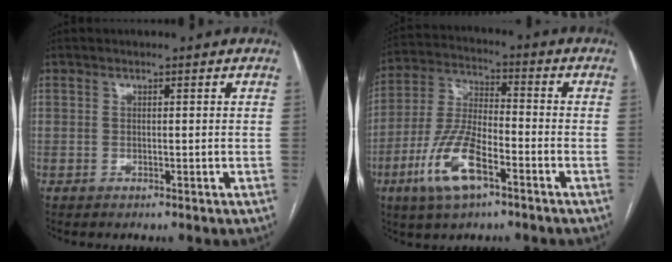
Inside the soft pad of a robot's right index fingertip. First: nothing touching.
{"total": 12.2, "force": [-5.9, 3.8, 10.0], "torque": [-0.219, -0.004, -0.111]}